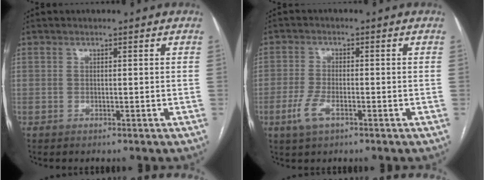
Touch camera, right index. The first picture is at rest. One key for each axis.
{"total": 4.4, "fx": -2.1, "fy": 1.5, "fz": 3.6, "tx": -0.085, "ty": -0.005, "tz": -0.039}